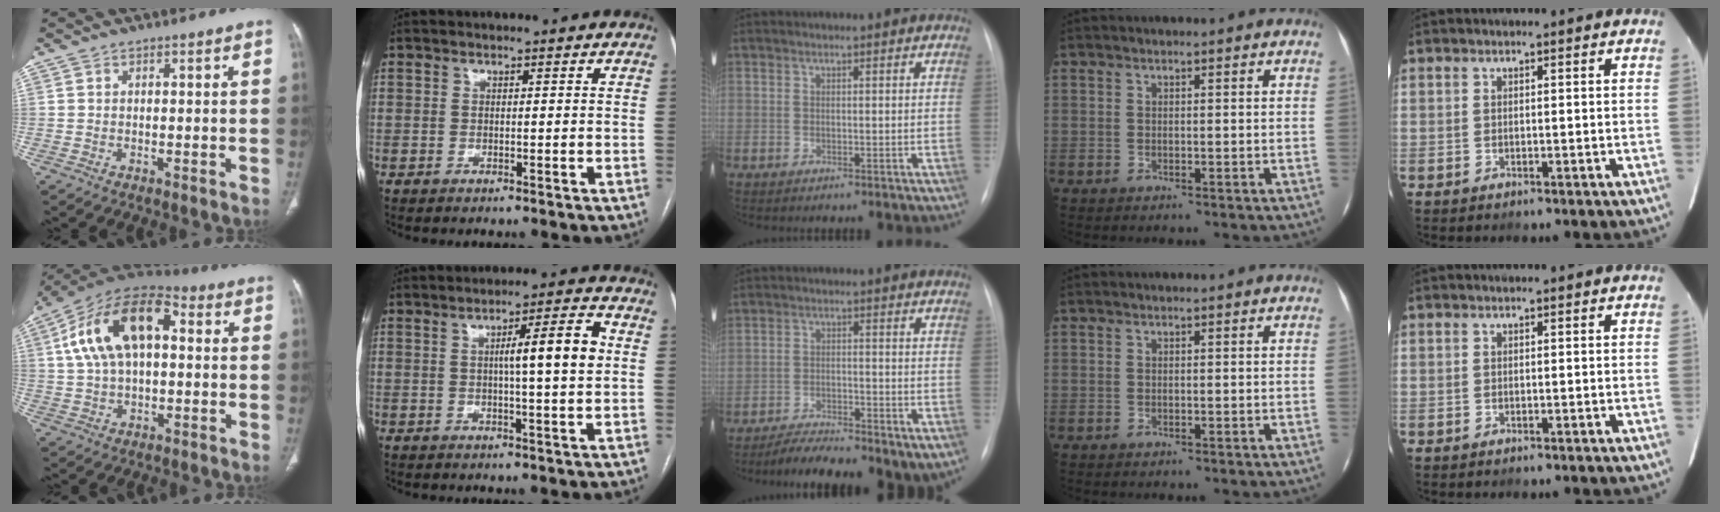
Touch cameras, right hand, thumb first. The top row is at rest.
{"thumb": {"total": 18.1, "force": [3.5, 10.0, 14.6], "torque": [-0.255, 0.037, 0.052]}, "index": {"total": 7.8, "force": [0.9, 0.0, 7.8], "torque": [-0.118, 0.008, 0.011]}, "middle": {"total": 9.0, "force": [-6.3, 2.8, 5.8], "torque": [-0.094, -0.001, -0.102]}}